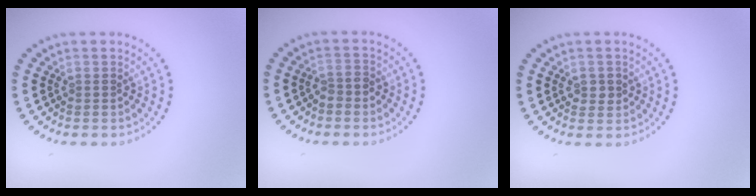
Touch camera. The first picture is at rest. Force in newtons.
{"total": 1.5, "press": 1.3, "slide": 0.8}
{"total": 1.6, "press": 1.6, "slide": 0.2}